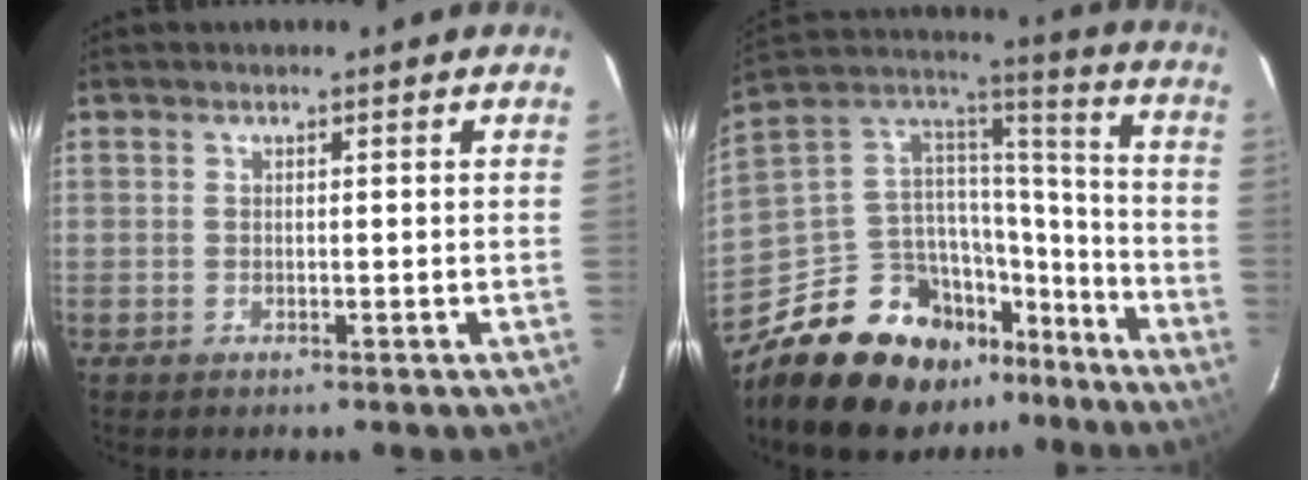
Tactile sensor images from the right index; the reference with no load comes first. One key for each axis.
{"total": 21.0, "fx": -14.6, "fy": 11.6, "fz": 9.7, "tx": -0.195, "ty": 0.045, "tz": -0.225}